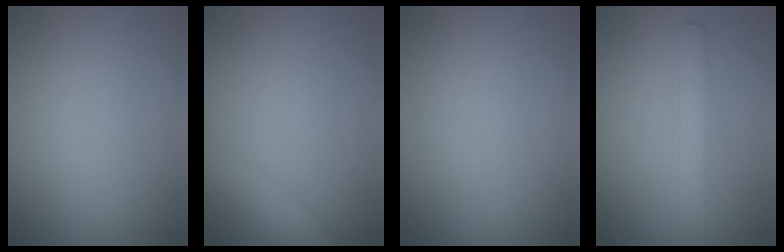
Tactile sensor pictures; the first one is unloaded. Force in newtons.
{"total": 2.8, "press": 2.8, "slide": 0.2}
{"total": 0.0}
{"total": 2.1, "press": 2.1, "slide": 0.1}